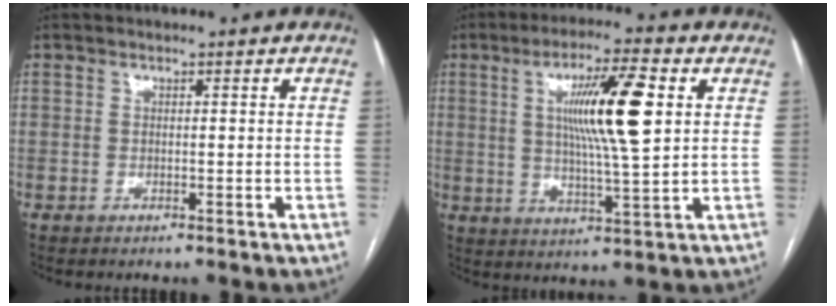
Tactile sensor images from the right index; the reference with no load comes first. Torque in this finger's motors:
{"motor_torque": [1.10, 0.14, 0.90, 0.19]}